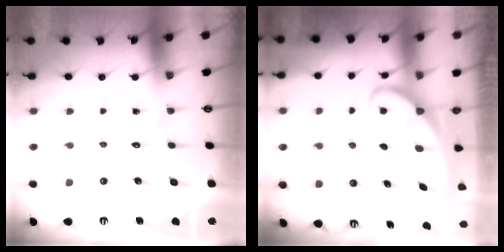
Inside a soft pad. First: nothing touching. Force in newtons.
{"total": 1.6, "press": 1.6, "slide": 0.1}